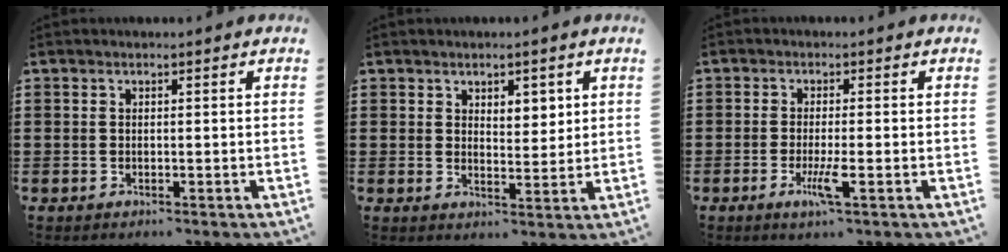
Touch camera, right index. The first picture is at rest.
{"total": 3.1, "force": [2.0, 1.8, 1.4], "torque": [-0.017, 0.004, 0.033]}
{"total": 4.1, "force": [-1.7, 0.2, 3.7], "torque": [-0.074, -0.017, -0.030]}